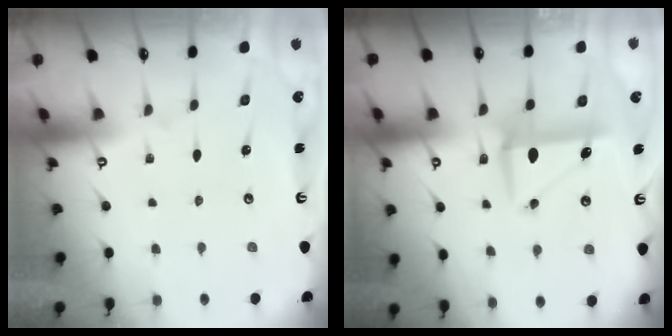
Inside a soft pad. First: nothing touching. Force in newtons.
{"total": 8.1, "press": 8.0, "slide": 1.1}